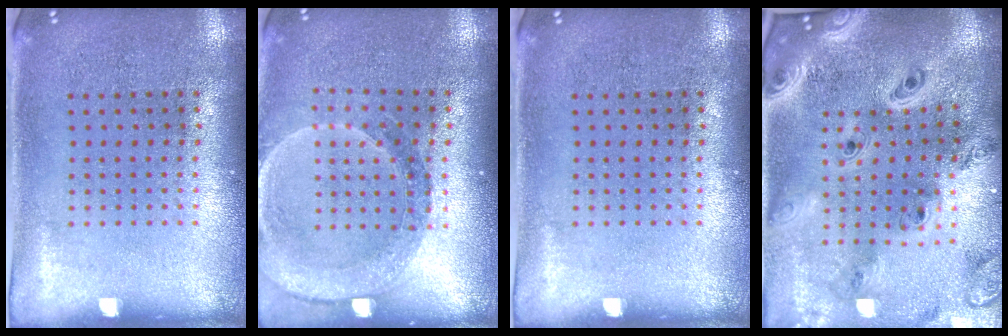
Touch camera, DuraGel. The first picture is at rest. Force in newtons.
{"total": 1.5, "press": 1.5, "slide": 0.3}
{"total": 0.0}
{"total": 4.1, "press": 3.1, "slide": 2.7}